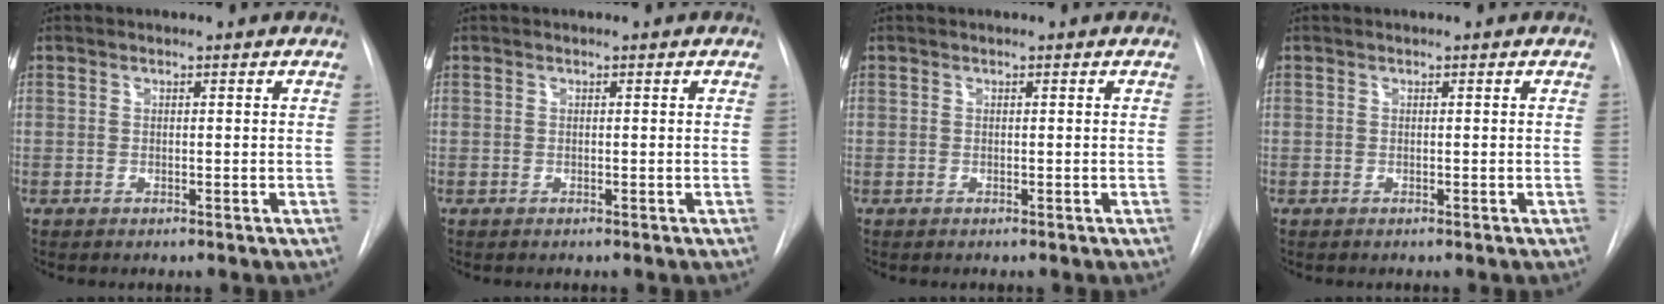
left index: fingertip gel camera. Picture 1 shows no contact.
{"total": 0.0}
{"total": 0.0}
{"total": 0.0}